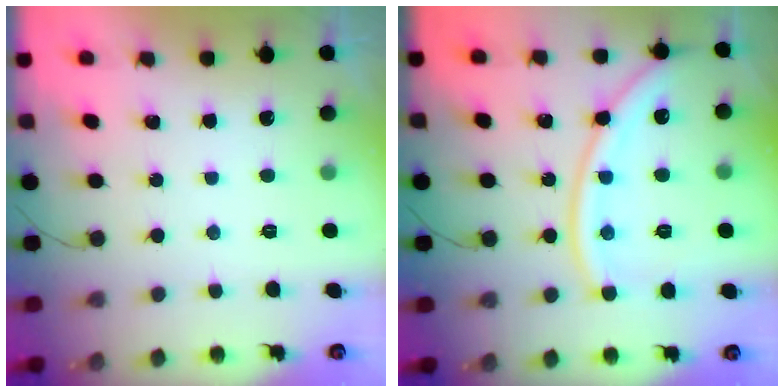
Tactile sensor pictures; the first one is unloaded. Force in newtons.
{"total": 13.5, "press": 13.4, "slide": 1.8}